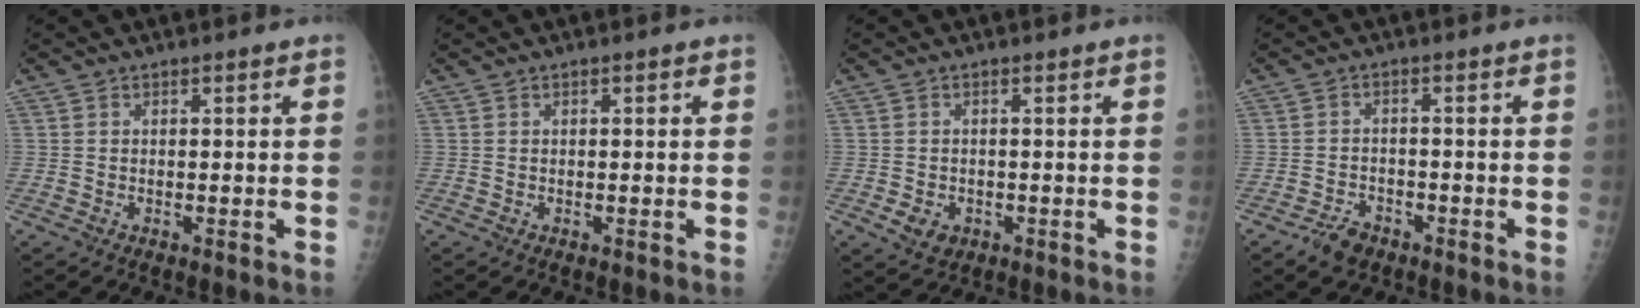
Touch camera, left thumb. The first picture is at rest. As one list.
[{"total": 0.6, "force": [0.2, 0.2, 0.5], "torque": [-0.008, 0.002, 0.002]}, {"total": 3.4, "force": [-0.9, 2.8, 1.7], "torque": [-0.020, -0.001, -0.004]}, {"total": 3.9, "force": [-2.7, 2.4, 1.5], "torque": [-0.023, 0.011, -0.043]}]